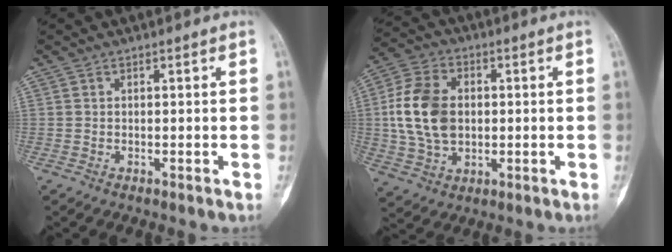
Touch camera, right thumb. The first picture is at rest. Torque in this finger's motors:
{"motor_torque": [1.42, 0.91, 0.44, -1.02, 0.28]}